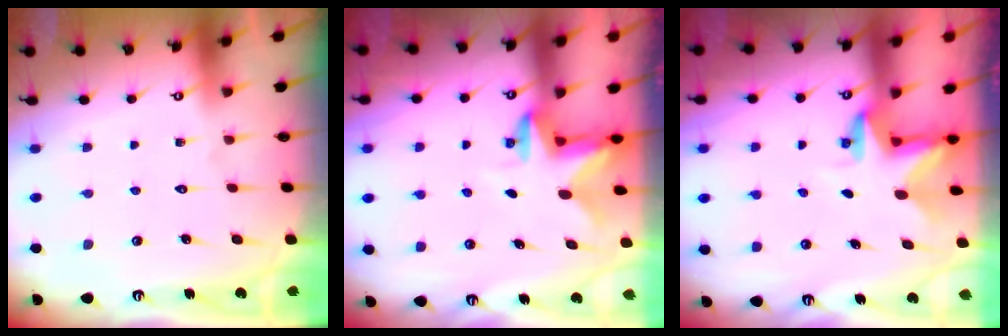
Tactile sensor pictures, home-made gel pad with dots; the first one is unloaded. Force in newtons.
{"total": 2.6, "press": 2.5, "slide": 0.5}
{"total": 2.8, "press": 2.8, "slide": 0.2}